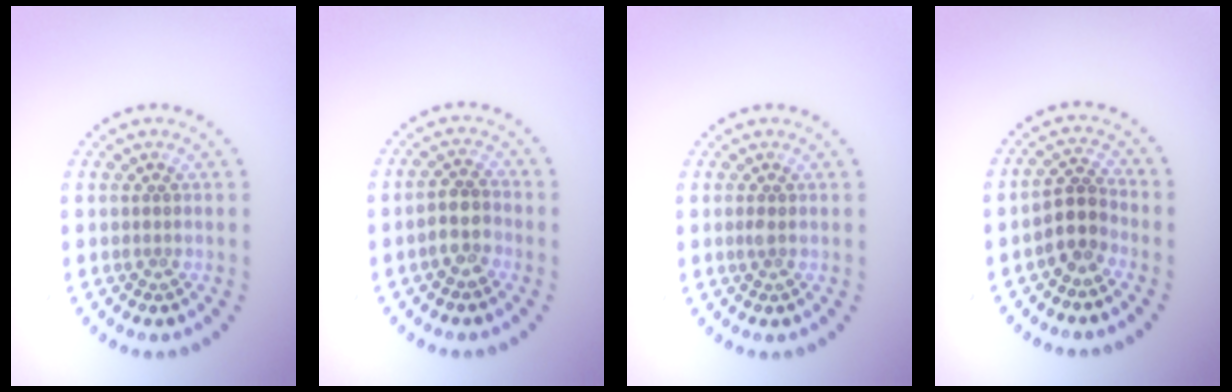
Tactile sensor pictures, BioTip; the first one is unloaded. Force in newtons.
{"total": 2.6, "press": 2.3, "slide": 1.1}
{"total": 0.6, "press": 0.5, "slide": 0.2}
{"total": 2.7, "press": 2.2, "slide": 1.5}